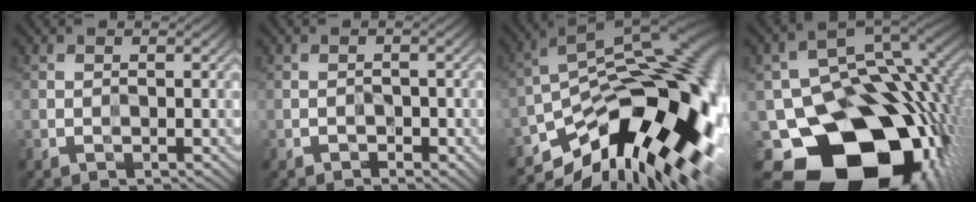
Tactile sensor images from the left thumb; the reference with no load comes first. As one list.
[{"total": 1.2, "force": [-0.8, 0.7, 0.5], "torque": [-0.006, 0.000, -0.015]}, {"total": 18.9, "force": [-8.0, 8.6, 14.9], "torque": [-0.225, -0.007, -0.134]}, {"total": 20.8, "force": [-8.3, 14.4, 12.5], "torque": [-0.226, -0.058, -0.115]}]